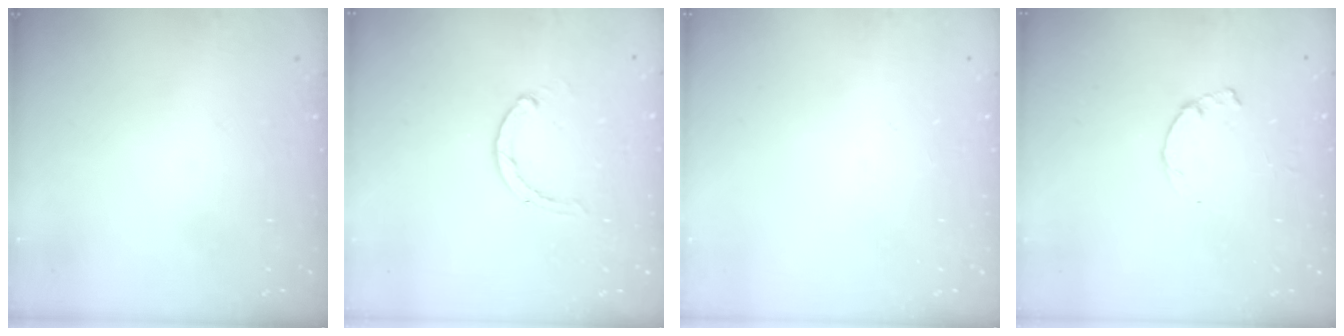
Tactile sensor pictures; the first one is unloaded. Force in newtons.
{"total": 2.8, "press": 2.8, "slide": 0.5}
{"total": 0.0}
{"total": 1.2, "press": 1.1, "slide": 0.3}